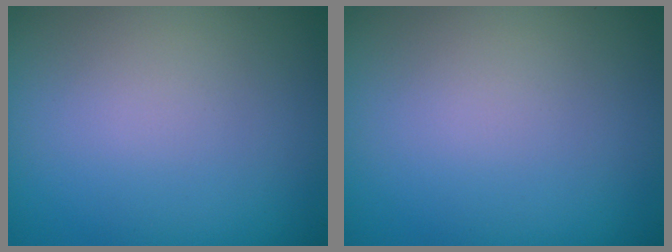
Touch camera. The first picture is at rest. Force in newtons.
{"total": 0.0}